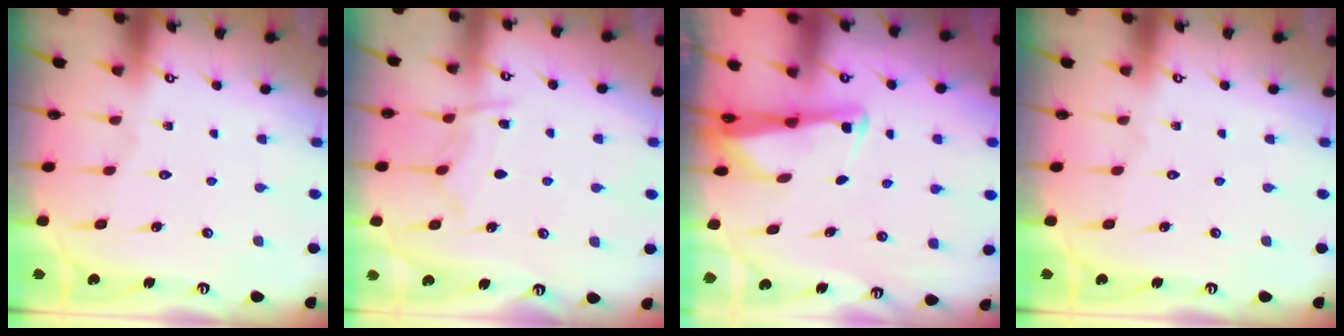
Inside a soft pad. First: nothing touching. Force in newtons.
{"total": 7.6, "press": 7.5, "slide": 0.7}
{"total": 2.7, "press": 2.6, "slide": 0.2}
{"total": 0.0}